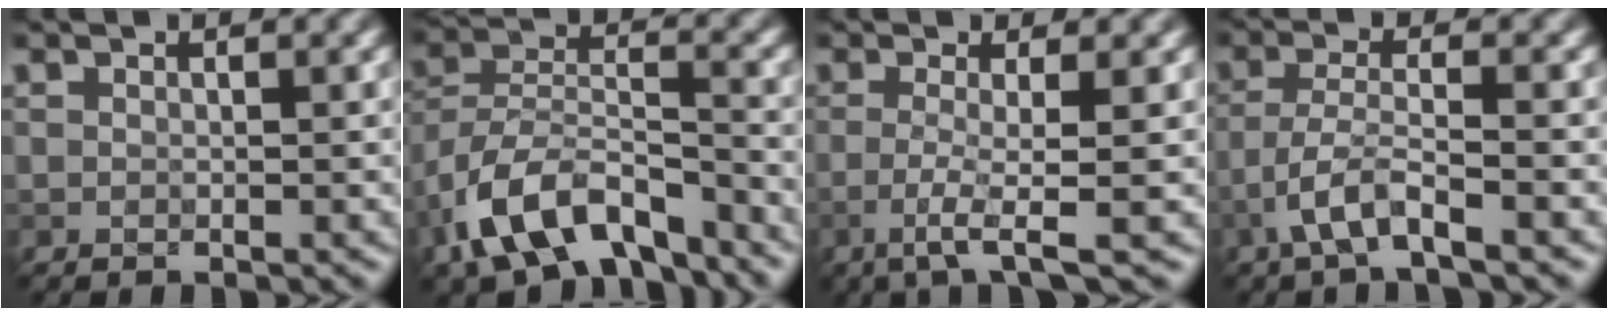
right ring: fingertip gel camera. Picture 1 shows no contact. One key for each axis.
{"total": 9.4, "fx": -6.3, "fy": 4.3, "fz": 5.6, "tx": -0.096, "ty": 0.000, "tz": -0.125}
{"total": 3.4, "fx": -1.2, "fy": 0.4, "fz": 3.2, "tx": -0.062, "ty": -0.002, "tz": -0.036}
{"total": 3.4, "fx": -2.1, "fy": 0.5, "fz": 2.6, "tx": -0.055, "ty": 0.010, "tz": -0.050}